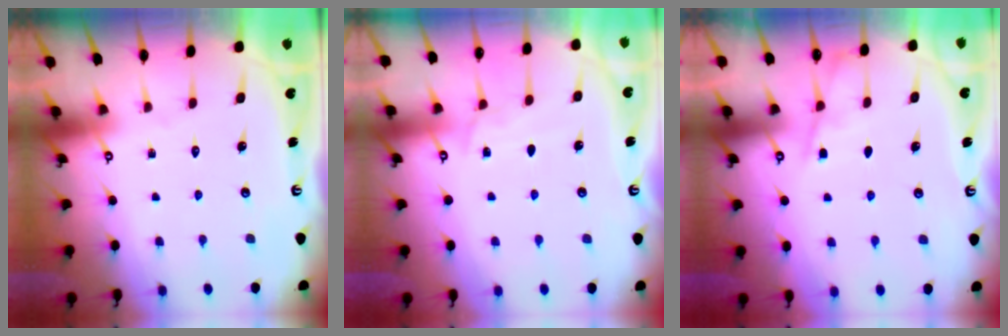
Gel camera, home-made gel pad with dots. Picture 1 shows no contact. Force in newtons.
{"total": 5.8, "press": 5.8, "slide": 0.5}
{"total": 4.9, "press": 4.9, "slide": 0.5}